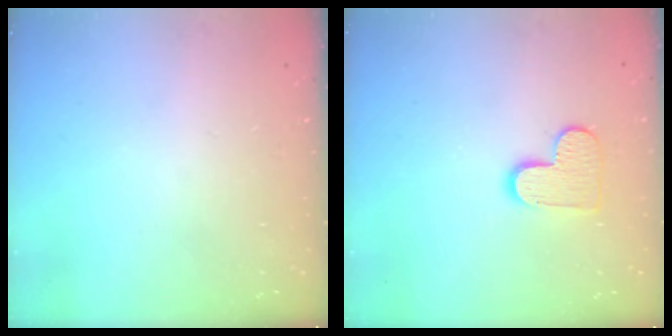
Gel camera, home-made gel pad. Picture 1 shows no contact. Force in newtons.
{"total": 9.3, "press": 9.3, "slide": 0.5}